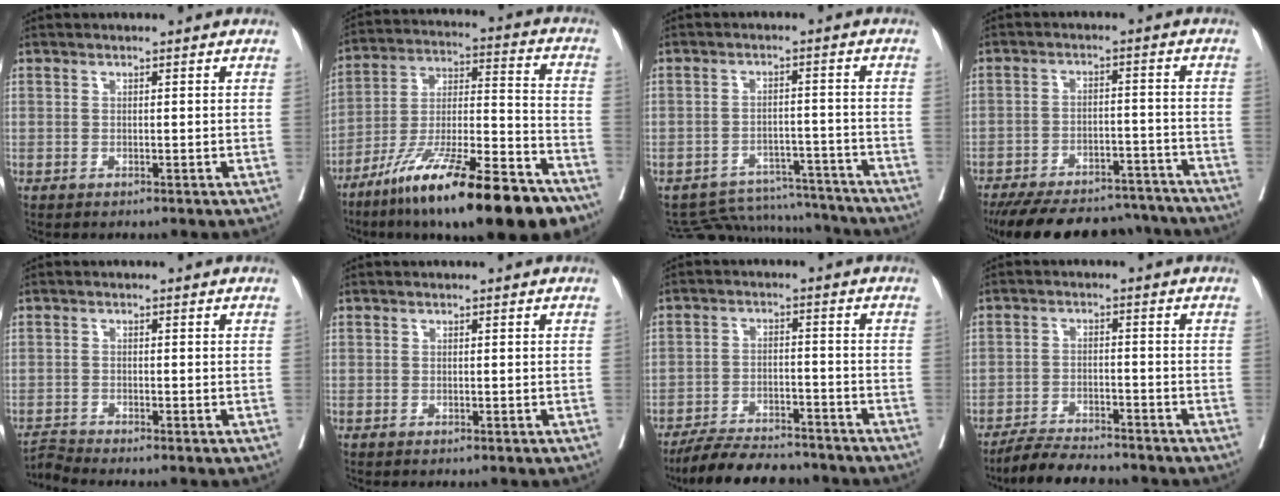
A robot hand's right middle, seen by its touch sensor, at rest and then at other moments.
{"total": 24.7, "force": [-17.1, 3.8, 17.4], "torque": [-0.247, -0.017, -0.287]}
{"total": 11.9, "force": [-11.6, 2.8, 0.3], "torque": [-0.004, 0.022, -0.155]}
{"total": 21.7, "force": [-19.0, 7.1, 7.8], "torque": [-0.144, -0.003, -0.258]}
{"total": 2.2, "force": [-1.9, -1.0, -0.3], "torque": [0.005, -0.015, -0.039]}
{"total": 0.0}
{"total": 10.8, "force": [-9.8, 3.2, 3.4], "torque": [-0.046, 0.002, -0.152]}
{"total": 6.4, "force": [-5.9, 1.5, 1.6], "torque": [-0.026, -0.012, -0.102]}